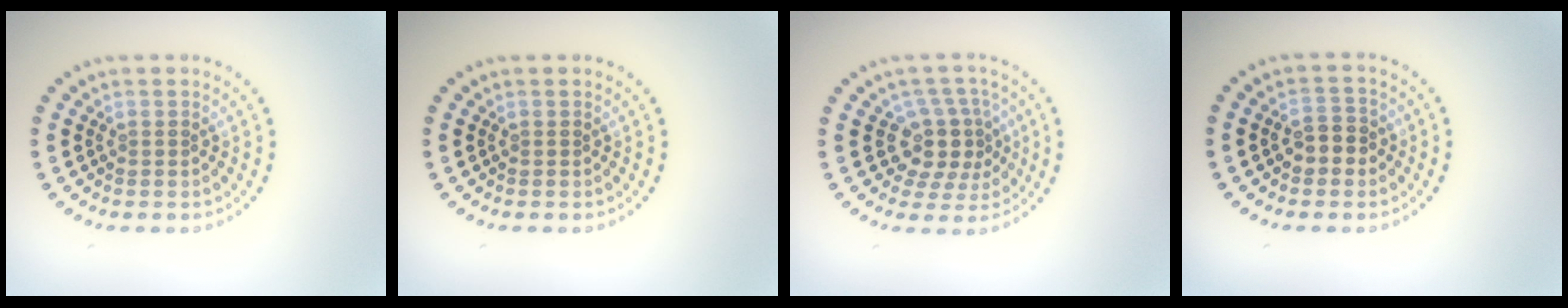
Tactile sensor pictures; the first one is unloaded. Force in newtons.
{"total": 0.0}
{"total": 4.0, "press": 3.3, "slide": 2.3}
{"total": 2.5, "press": 2.4, "slide": 0.5}